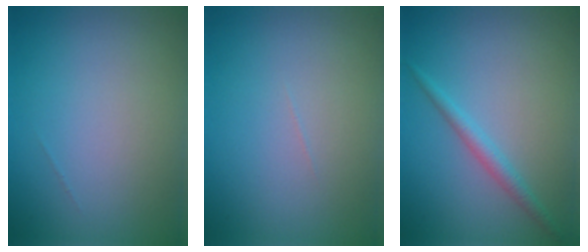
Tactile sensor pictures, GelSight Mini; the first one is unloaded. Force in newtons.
{"total": 0.0}
{"total": 1.7, "press": 1.7, "slide": 0.1}